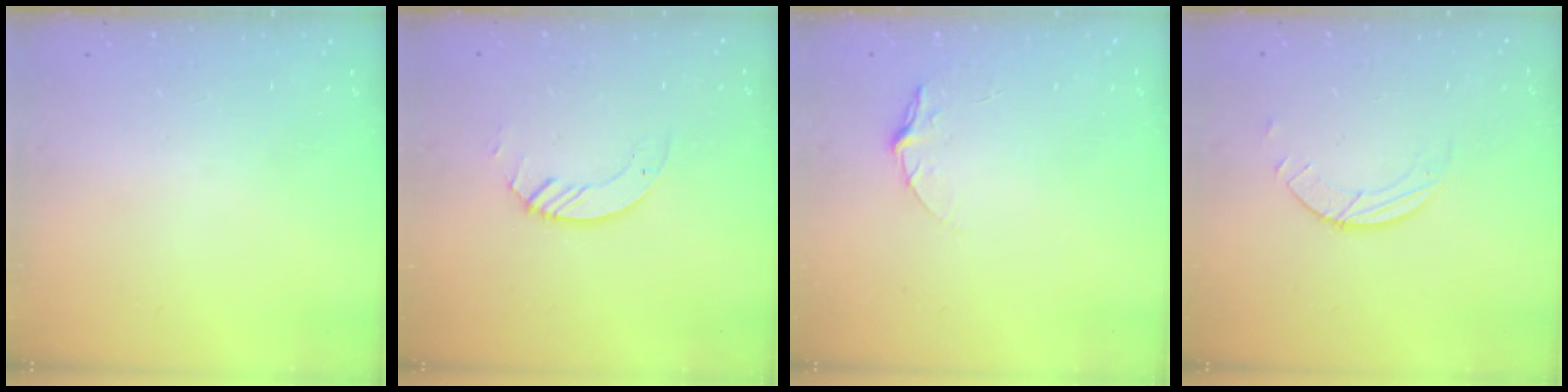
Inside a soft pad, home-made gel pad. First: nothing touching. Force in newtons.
{"total": 2.8, "press": 2.8, "slide": 0.3}
{"total": 4.6, "press": 4.6, "slide": 0.4}
{"total": 1.5, "press": 1.5, "slide": 0.1}